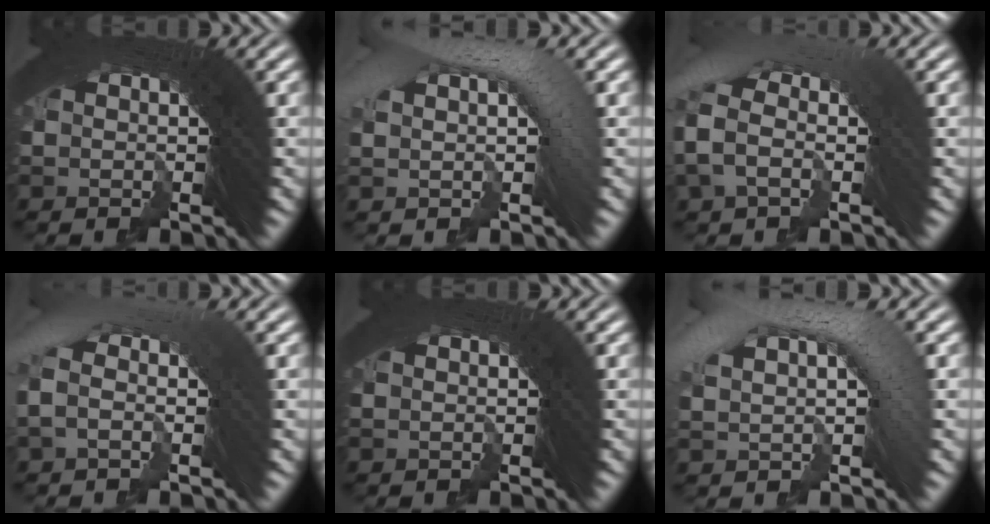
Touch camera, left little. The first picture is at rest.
{"total": 3.3, "force": [1.1, 0.9, 3.0], "torque": [-0.047, 0.029, 0.016]}
{"total": 2.8, "force": [-0.1, 1.6, 2.3], "torque": [-0.040, 0.038, -0.017]}
{"total": 1.7, "force": [-0.3, 0.5, 1.6], "torque": [-0.024, 0.033, -0.018]}
{"total": 0.0}
{"total": 4.5, "force": [1.2, 1.7, 4.0], "torque": [-0.062, 0.029, 0.020]}